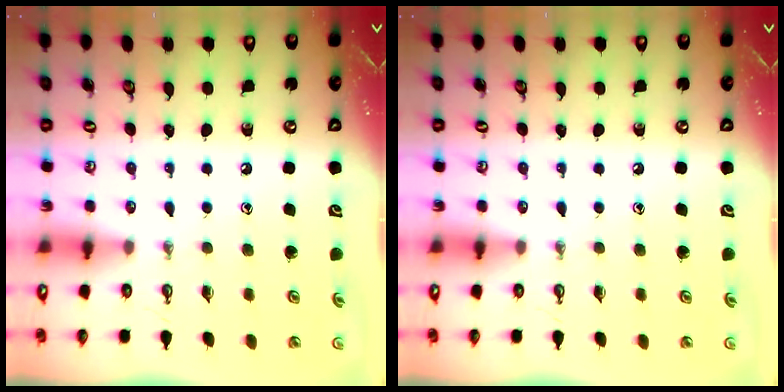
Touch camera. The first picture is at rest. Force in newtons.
{"total": 0.0}